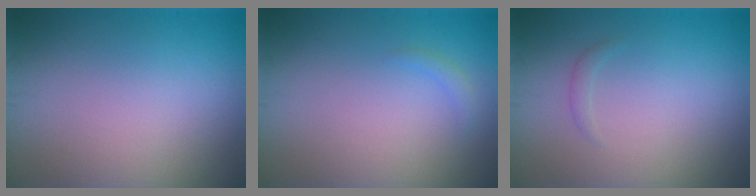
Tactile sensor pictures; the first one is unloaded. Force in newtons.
{"total": 0.8, "press": 0.8, "slide": 0.1}
{"total": 0.6, "press": 0.6, "slide": 0.1}